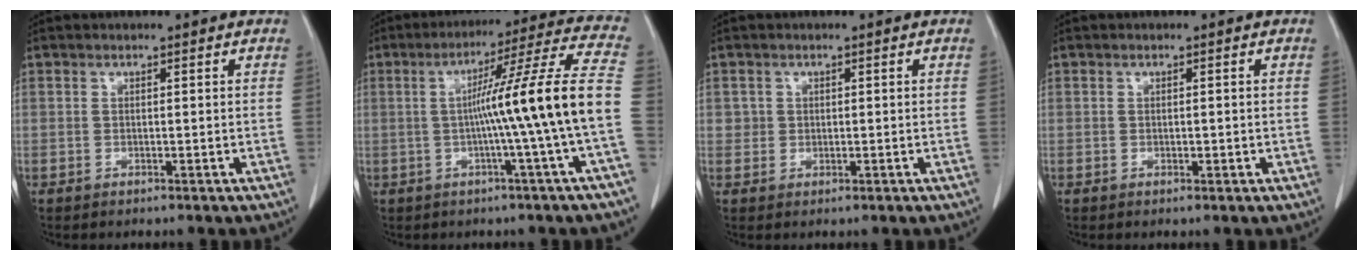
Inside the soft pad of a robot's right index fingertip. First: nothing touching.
{"total": 15.0, "force": [-1.9, -2.8, 14.6], "torque": [-0.208, 0.011, -0.034]}
{"total": 1.3, "force": [0.3, 1.3, 0.0], "torque": [0.011, 0.002, 0.002]}
{"total": 0.7, "force": [0.0, 0.5, 0.5], "torque": [-0.001, 0.003, 0.003]}